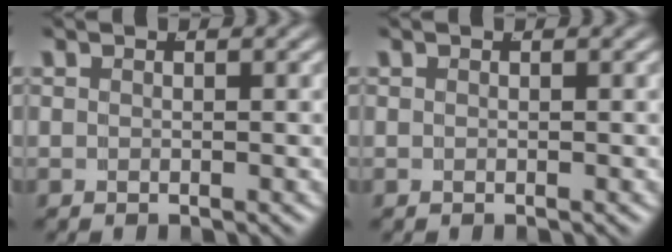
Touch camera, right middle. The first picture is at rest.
{"total": 0.0}